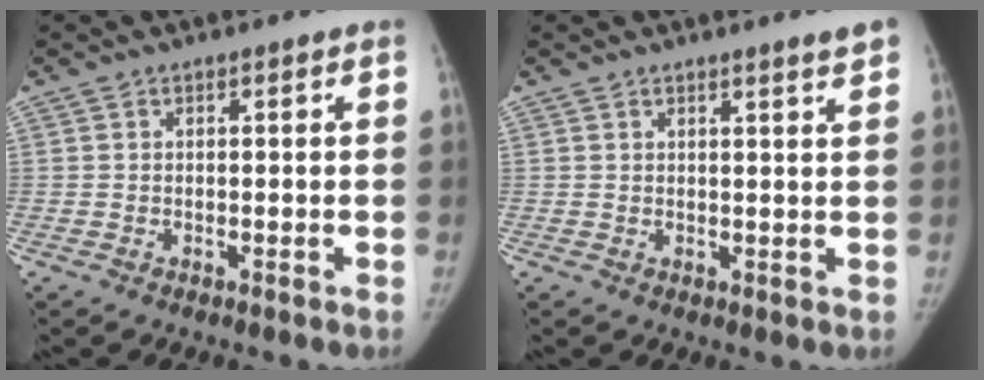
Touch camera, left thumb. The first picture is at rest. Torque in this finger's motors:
{"motor_torque": [-0.08, 0.08, -0.36, -0.18, 0.00]}